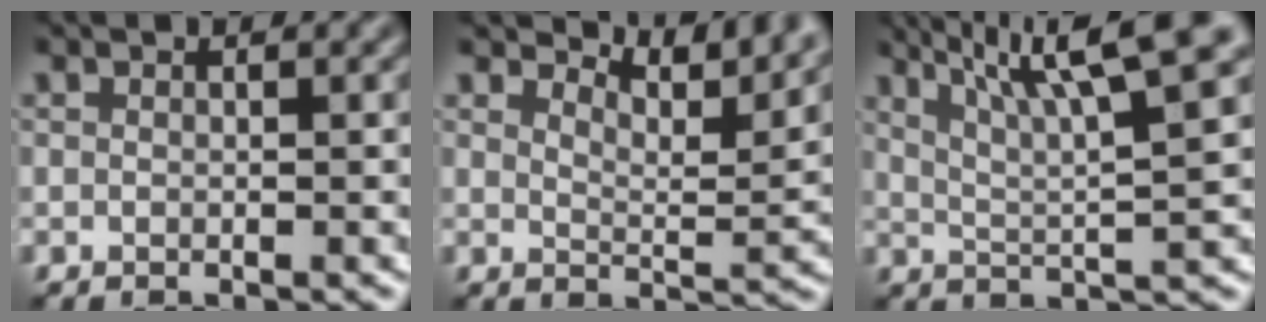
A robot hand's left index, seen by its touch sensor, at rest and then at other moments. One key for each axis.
{"total": 6.5, "fx": 6.0, "fy": 1.1, "fz": 2.1, "tx": -0.041, "ty": 0.002, "tz": 0.081}
{"total": 8.3, "fx": 4.9, "fy": 1.3, "fz": 6.5, "tx": -0.101, "ty": 0.017, "tz": 0.082}